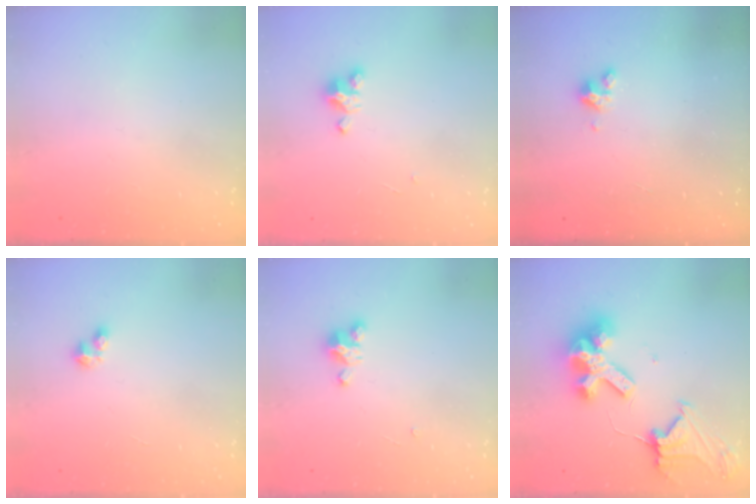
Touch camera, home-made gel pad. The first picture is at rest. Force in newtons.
{"total": 3.9, "press": 3.9, "slide": 0.3}
{"total": 2.3, "press": 2.3, "slide": 0.2}
{"total": 2.6, "press": 2.5, "slide": 0.3}
{"total": 2.9, "press": 2.9, "slide": 0.3}
{"total": 15.9, "press": 15.8, "slide": 1.6}